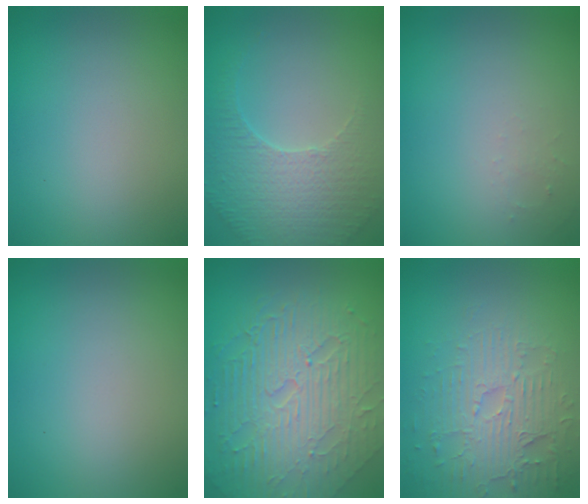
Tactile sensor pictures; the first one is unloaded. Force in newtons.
{"total": 4.0, "press": 3.4, "slide": 2.2}
{"total": 0.8, "press": 0.8, "slide": 0.3}
{"total": 0.0}
{"total": 9.5, "press": 6.2, "slide": 7.2}
{"total": 4.1, "press": 3.8, "slide": 1.5}